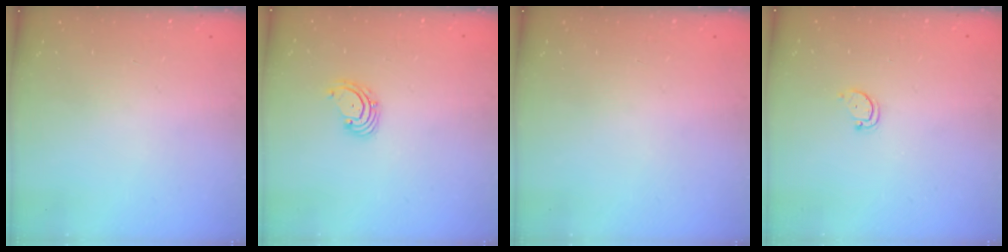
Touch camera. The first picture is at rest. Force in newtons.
{"total": 2.7, "press": 2.7, "slide": 0.6}
{"total": 0.0}
{"total": 2.3, "press": 2.3, "slide": 0.4}